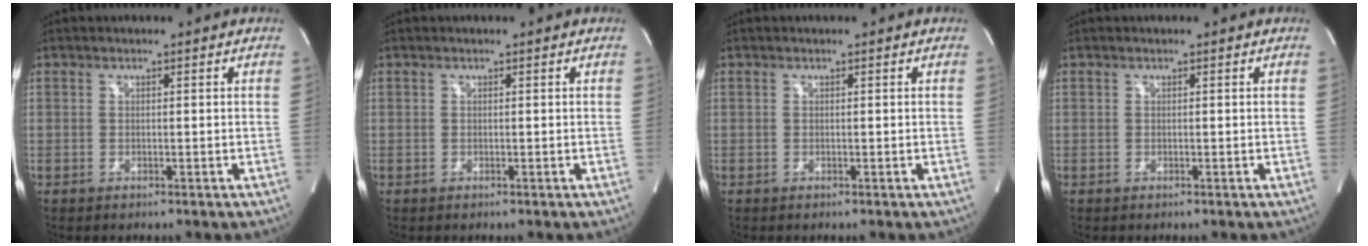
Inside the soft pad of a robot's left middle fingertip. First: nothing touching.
{"total": 0.0}
{"total": 0.0}
{"total": 0.0}